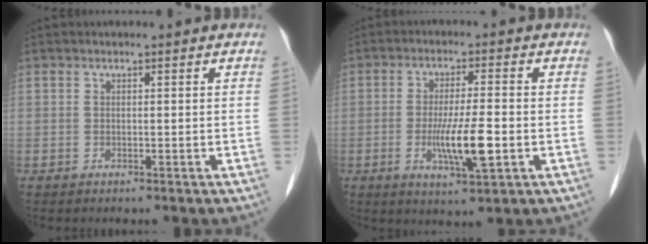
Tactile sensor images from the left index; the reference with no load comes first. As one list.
[{"total": 7.7, "force": [-1.9, 1.0, 7.3], "torque": [-0.138, -0.013, -0.035]}]